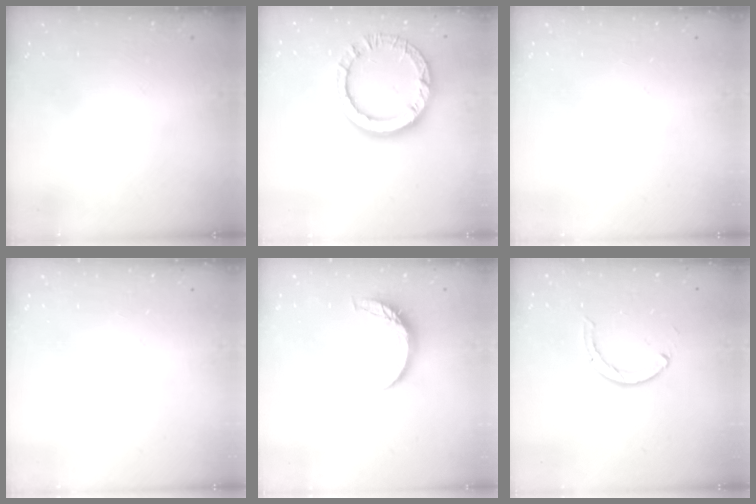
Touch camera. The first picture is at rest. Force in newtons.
{"total": 13.5, "press": 13.5, "slide": 1.1}
{"total": 0.0}
{"total": 0.0}
{"total": 6.6, "press": 6.5, "slide": 0.6}
{"total": 2.2, "press": 2.2, "slide": 0.3}